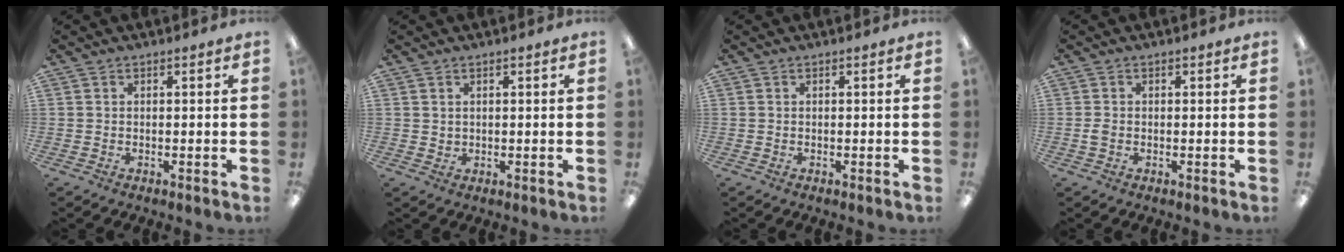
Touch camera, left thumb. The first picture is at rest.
{"total": 1.2, "force": [0.8, 0.9, 0.1], "torque": [-0.002, 0.002, 0.015]}
{"total": 0.0}
{"total": 1.5, "force": [-0.3, 1.1, 0.9], "torque": [-0.017, 0.003, -0.006]}